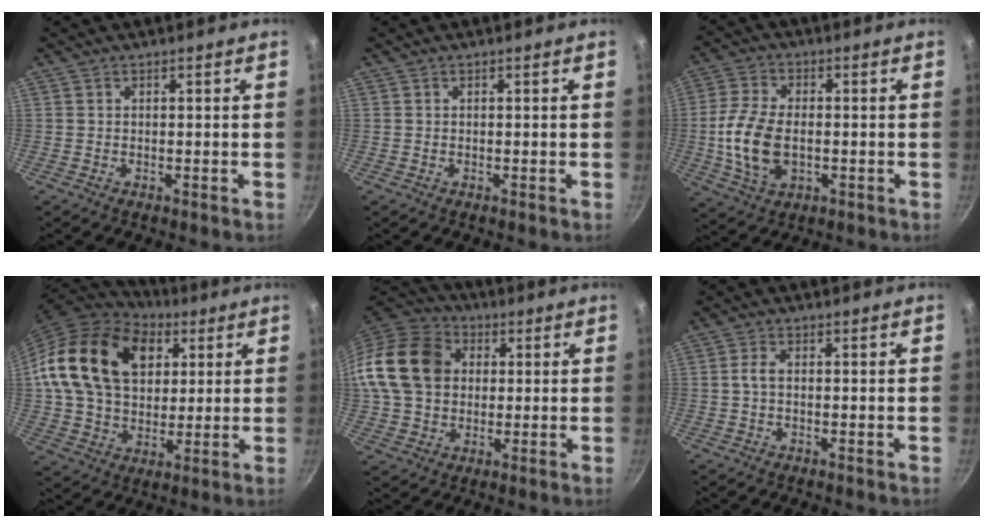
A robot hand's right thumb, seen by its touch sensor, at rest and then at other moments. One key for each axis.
{"total": 0.0}
{"total": 11.3, "fx": -1.3, "fy": 6.8, "fz": 9.0, "tx": -0.179, "ty": 0.009, "tz": -0.025}
{"total": 22.2, "fx": 6.6, "fy": 15.8, "fz": 14.0, "tx": -0.218, "ty": 0.002, "tz": 0.112}
{"total": 17.0, "fx": 2.3, "fy": 13.6, "fz": 9.9, "tx": -0.171, "ty": 0.027, "tz": 0.030}
{"total": 2.2, "fx": -0.1, "fy": 1.0, "fz": 1.9, "tx": -0.047, "ty": 0.008, "tz": -0.007}